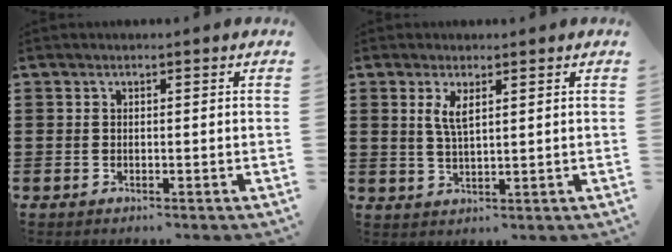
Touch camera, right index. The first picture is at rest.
{"total": 3.4, "force": [1.5, 1.0, 2.9], "torque": [-0.062, 0.004, 0.026]}